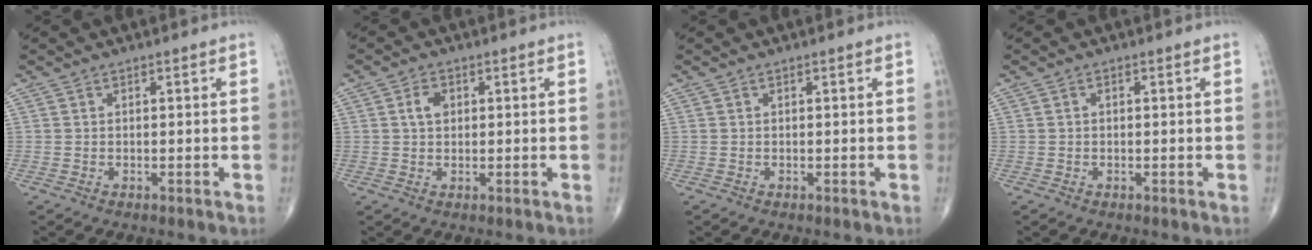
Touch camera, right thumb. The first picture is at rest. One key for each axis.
{"total": 3.1, "fx": 0.7, "fy": 2.1, "fz": 2.2, "tx": -0.036, "ty": 0.003, "tz": 0.012}
{"total": 0.0}
{"total": 0.5, "fx": 0.0, "fy": 0.4, "fz": 0.4, "tx": -0.007, "ty": 0.001, "tz": 0.000}